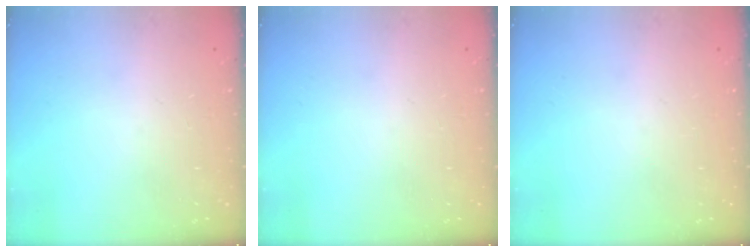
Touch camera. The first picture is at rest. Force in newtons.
{"total": 0.0}
{"total": 0.0}